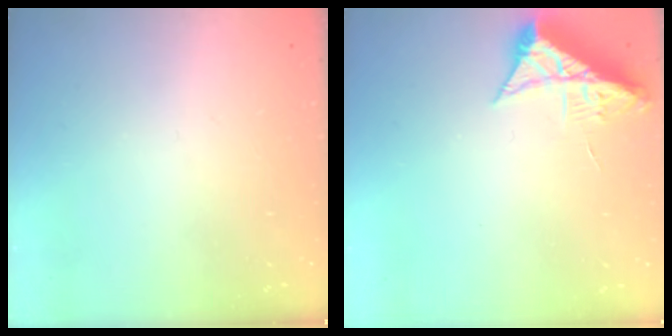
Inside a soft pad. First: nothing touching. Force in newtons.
{"total": 7.3, "press": 7.3, "slide": 0.2}